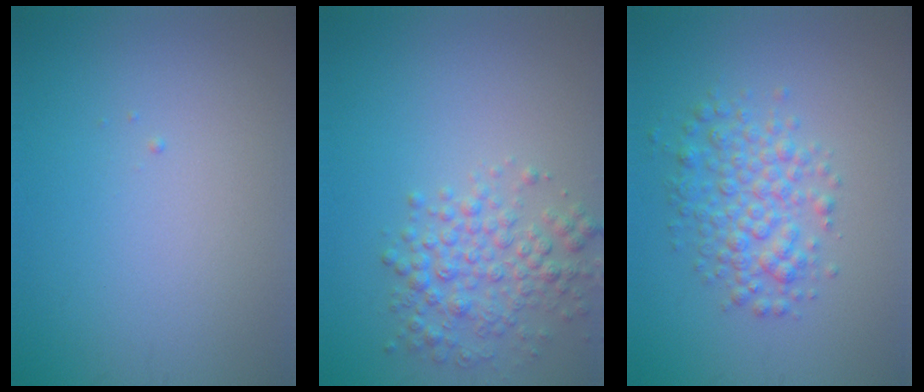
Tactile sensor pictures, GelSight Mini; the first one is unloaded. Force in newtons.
{"total": 3.7, "press": 3.7, "slide": 0.1}
{"total": 3.8, "press": 3.8, "slide": 0.1}